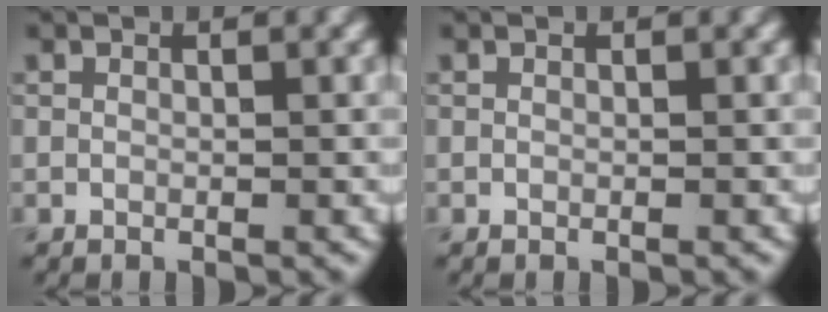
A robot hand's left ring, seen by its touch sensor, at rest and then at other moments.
{"total": 0.0}